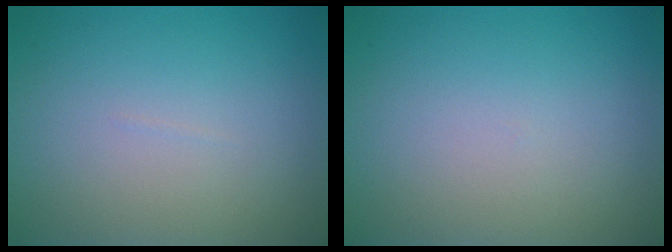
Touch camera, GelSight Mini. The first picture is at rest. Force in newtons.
{"total": 0.0}